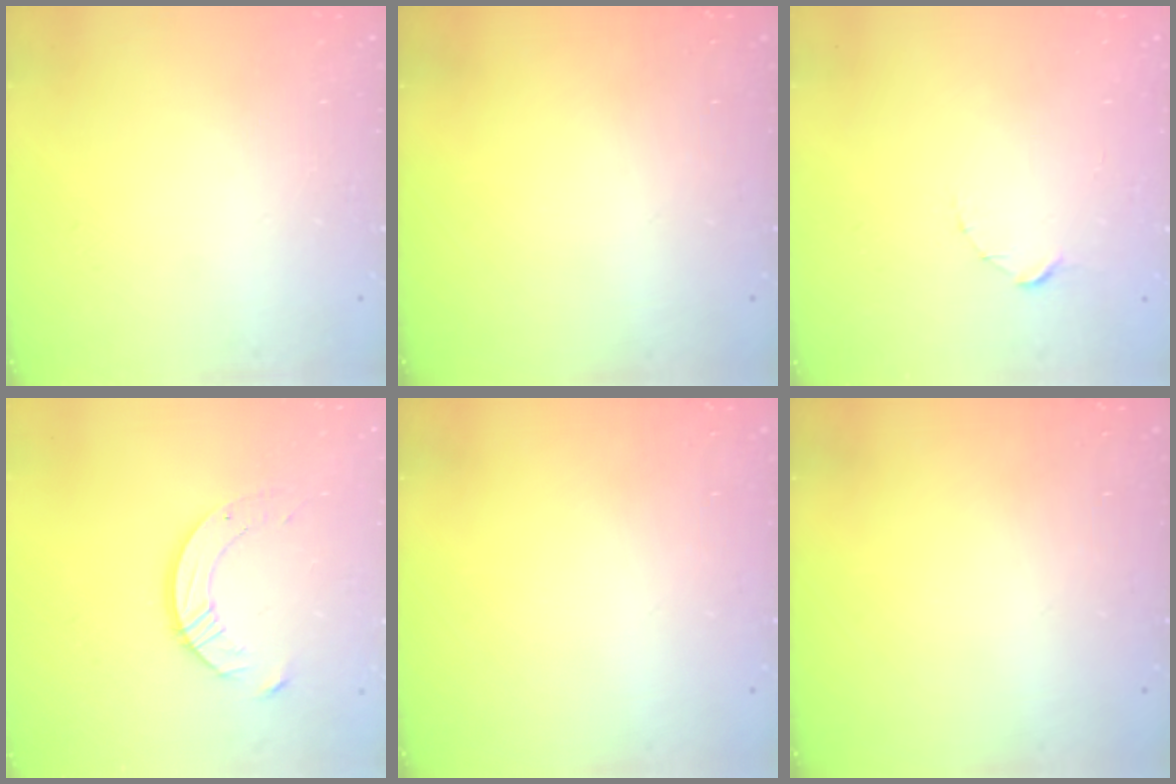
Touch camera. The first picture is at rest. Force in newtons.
{"total": 0.0}
{"total": 1.5, "press": 1.5, "slide": 0.2}
{"total": 9.2, "press": 9.1, "slide": 0.8}
{"total": 0.0}
{"total": 0.0}